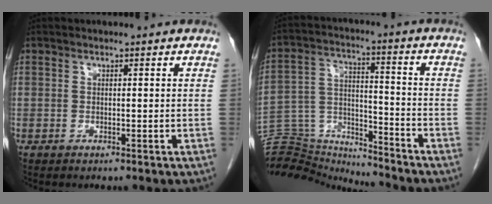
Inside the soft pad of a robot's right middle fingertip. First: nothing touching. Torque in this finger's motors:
{"motor_torque": [0.24, -0.95, -0.02, -0.03]}